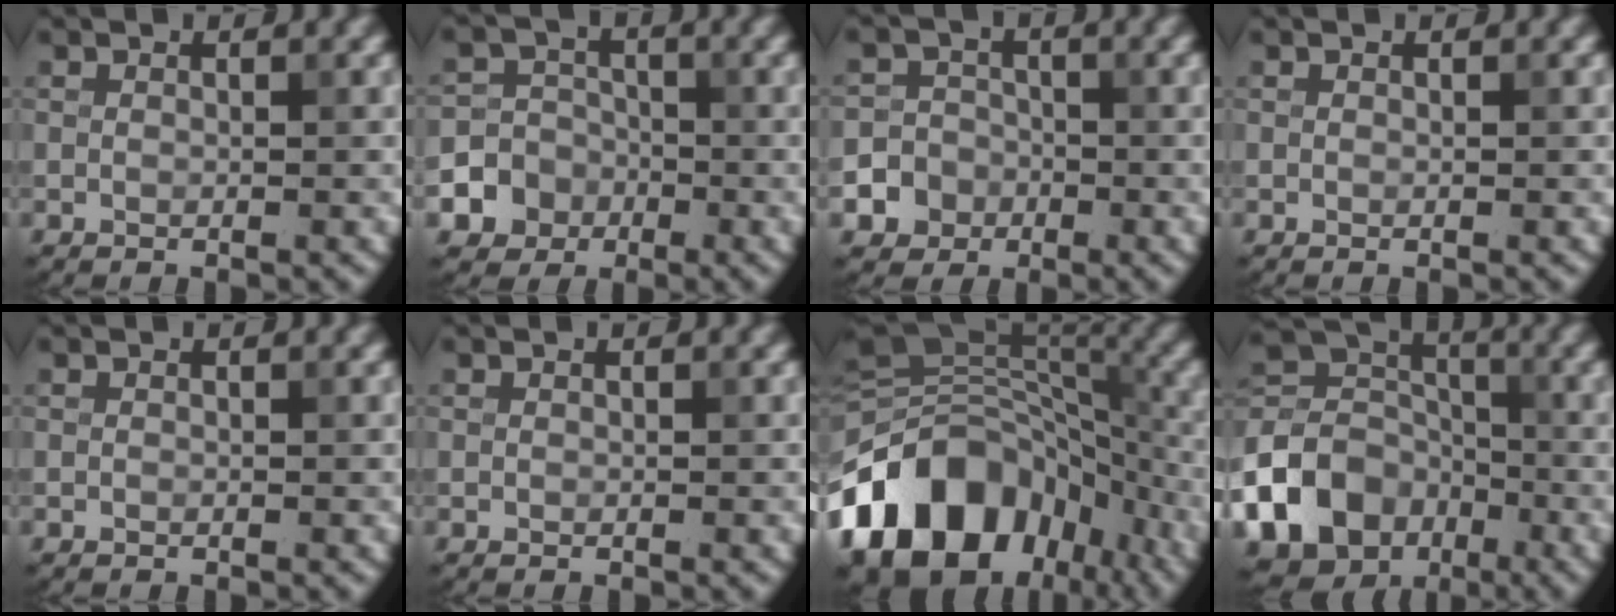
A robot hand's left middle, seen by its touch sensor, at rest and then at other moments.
{"total": 6.2, "force": [-2.7, 5.6, 0.8], "torque": [-0.005, -0.003, -0.064]}
{"total": 4.8, "force": [-2.3, 4.1, 0.6], "torque": [0.012, -0.008, -0.056]}
{"total": 0.0}
{"total": 0.0}
{"total": 0.0}
{"total": 16.0, "force": [-7.4, 10.8, 9.2], "torque": [-0.182, 0.005, -0.131]}
{"total": 12.3, "force": [-5.9, 9.7, 4.7], "torque": [-0.121, -0.014, -0.120]}